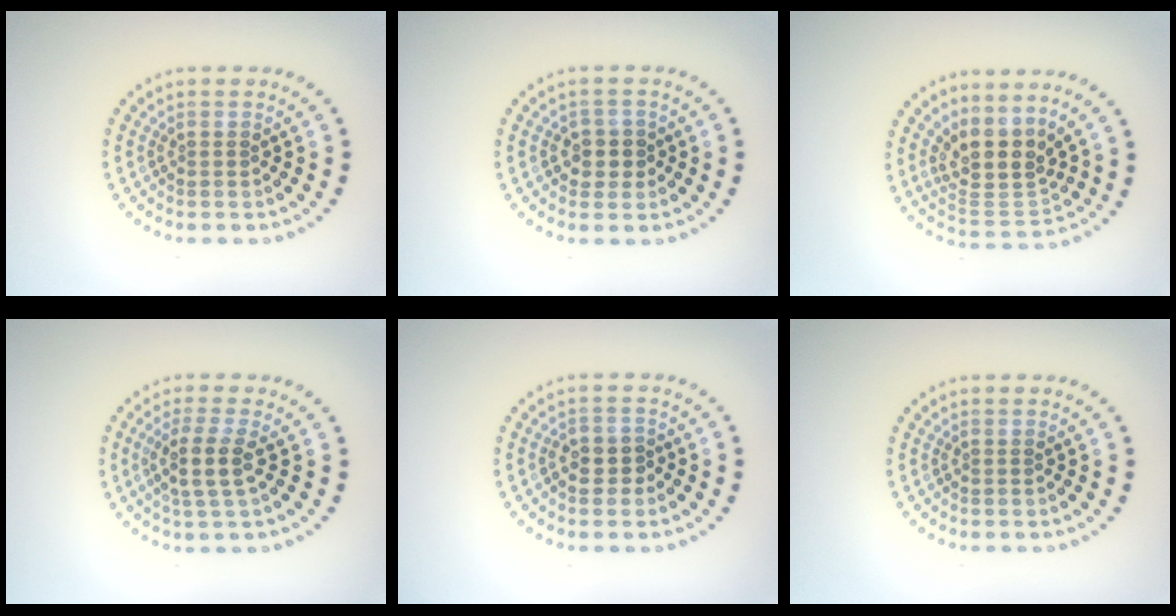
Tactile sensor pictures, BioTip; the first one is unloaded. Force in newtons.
{"total": 2.2, "press": 2.1, "slide": 0.8}
{"total": 4.1, "press": 3.2, "slide": 2.5}
{"total": 2.8, "press": 2.3, "slide": 1.6}
{"total": 2.3, "press": 2.2, "slide": 0.7}
{"total": 0.0}